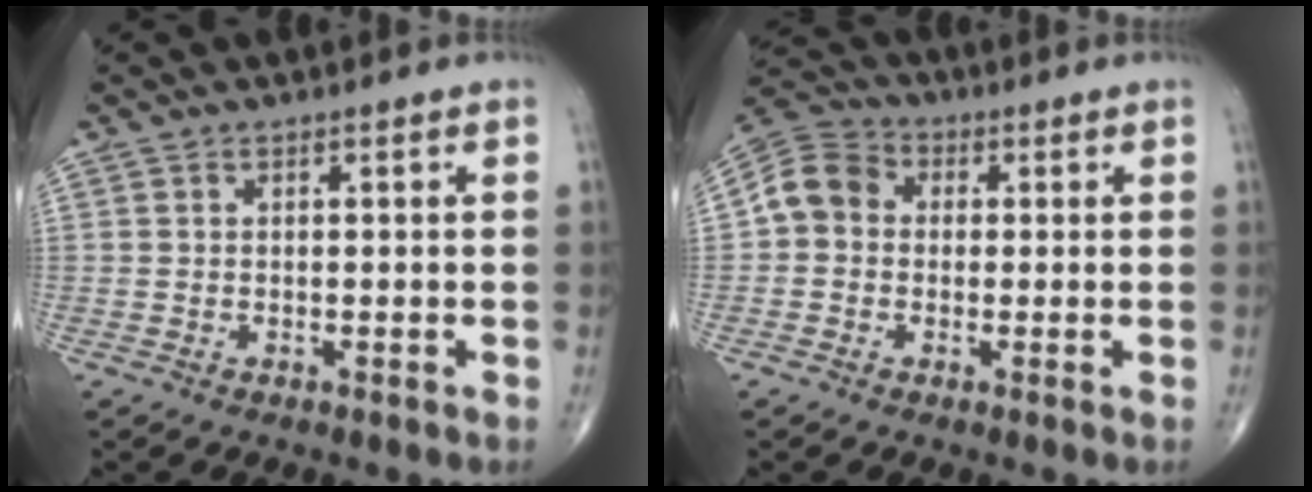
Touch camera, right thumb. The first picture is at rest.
{"total": 7.8, "force": [0.1, 6.7, 3.9], "torque": [-0.061, 0.026, -0.013]}